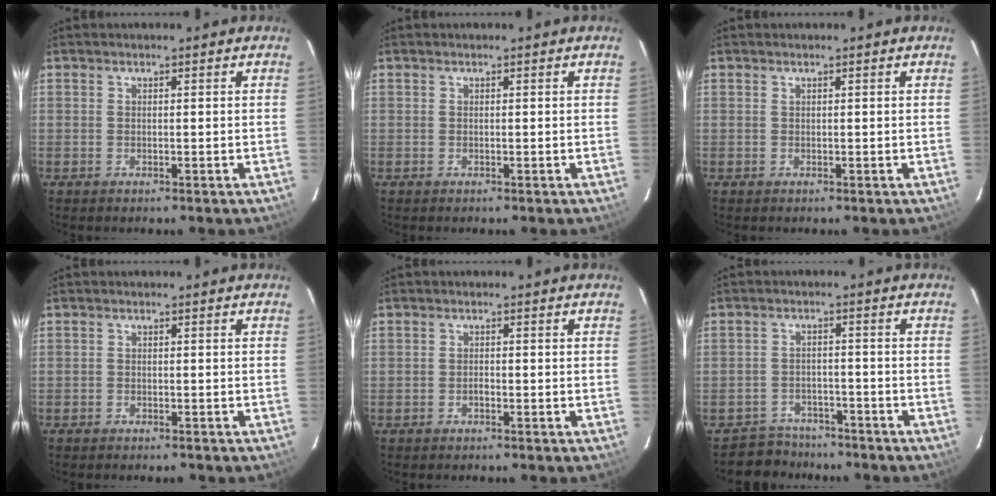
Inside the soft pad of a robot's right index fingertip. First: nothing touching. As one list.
[{"total": 0.0}, {"total": 0.0}, {"total": 1.6, "force": [-1.4, 0.6, 0.5], "torque": [-0.018, 0.000, -0.023]}, {"total": 0.7, "force": [-0.5, 0.4, 0.3], "torque": [-0.006, 0.003, -0.010]}, {"total": 5.6, "force": [-4.6, 3.2, -0.4], "torque": [-0.007, 0.020, -0.071]}]